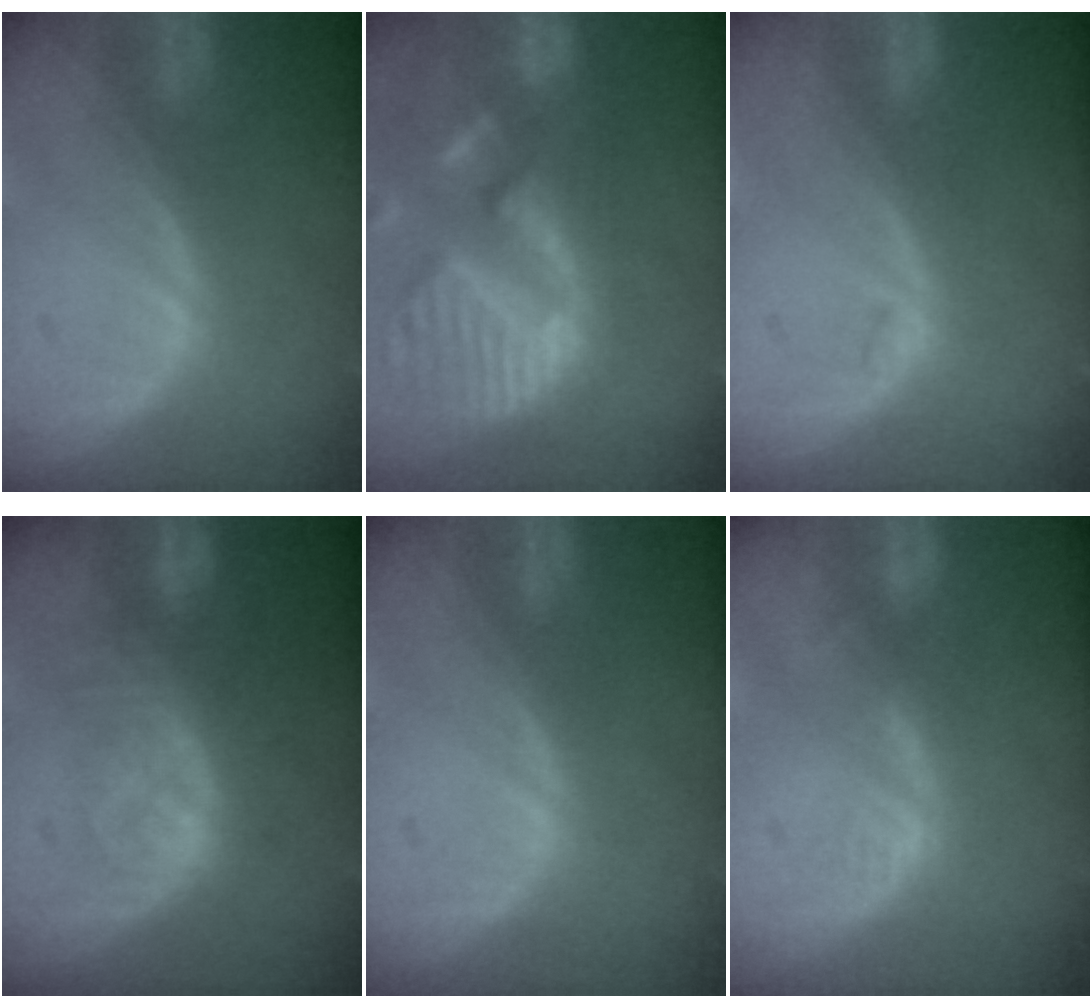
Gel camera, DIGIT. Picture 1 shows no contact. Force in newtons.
{"total": 14.1, "press": 11.7, "slide": 7.7}
{"total": 1.0, "press": 0.9, "slide": 0.3}
{"total": 8.3, "press": 7.2, "slide": 4.0}
{"total": 0.0}
{"total": 2.7, "press": 2.1, "slide": 1.7}